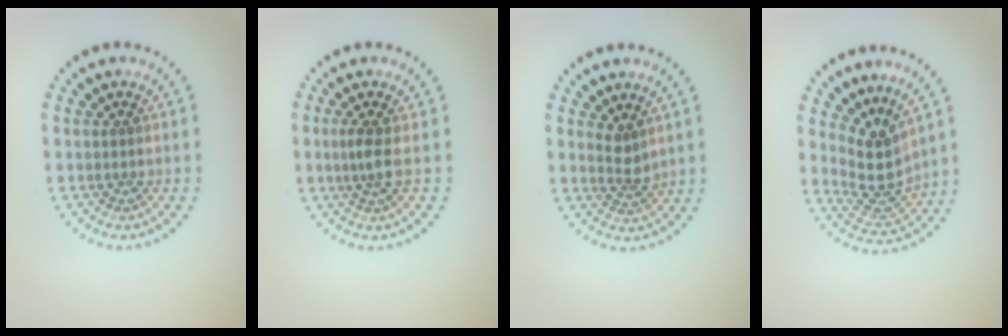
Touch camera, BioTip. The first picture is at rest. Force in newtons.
{"total": 1.6, "press": 1.3, "slide": 1.0}
{"total": 1.9, "press": 1.4, "slide": 1.2}
{"total": 3.8, "press": 2.6, "slide": 2.8}